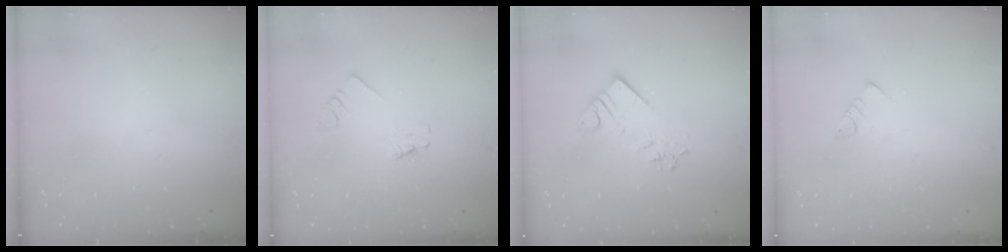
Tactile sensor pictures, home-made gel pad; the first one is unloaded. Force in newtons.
{"total": 1.1, "press": 1.0, "slide": 0.1}
{"total": 6.6, "press": 6.6, "slide": 0.2}
{"total": 2.5, "press": 2.5, "slide": 0.5}